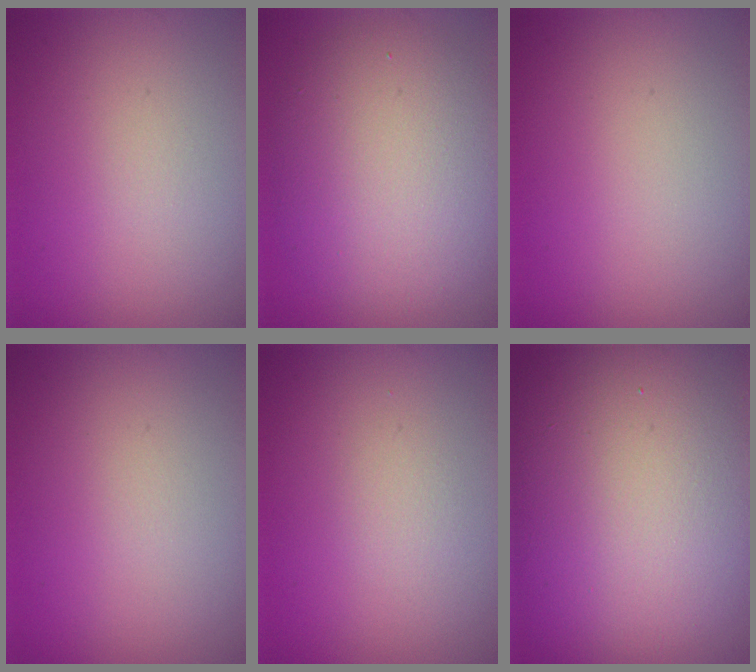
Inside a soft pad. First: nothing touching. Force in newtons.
{"total": 8.8, "press": 8.8, "slide": 0.7}
{"total": 0.0}
{"total": 0.0}
{"total": 1.0, "press": 0.9, "slide": 0.1}
{"total": 19.3, "press": 19.3, "slide": 1.0}